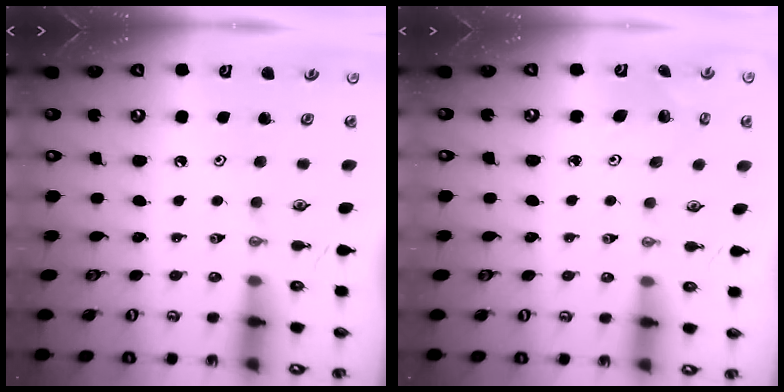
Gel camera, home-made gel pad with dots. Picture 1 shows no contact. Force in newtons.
{"total": 3.5, "press": 3.5, "slide": 0.3}